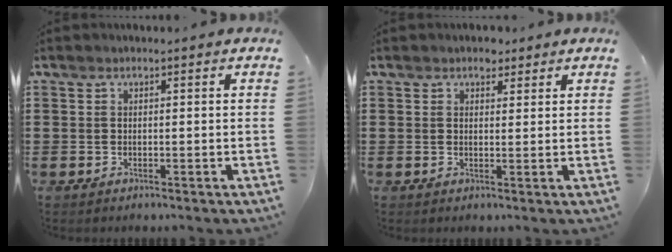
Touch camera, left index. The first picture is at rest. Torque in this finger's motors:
{"motor_torque": [0.30, -0.24, 0.20, 0.03]}